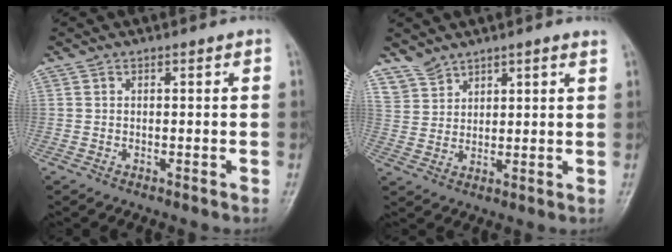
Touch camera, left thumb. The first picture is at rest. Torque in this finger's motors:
{"motor_torque": [0.19, -0.36, -0.43, -0.22, -0.02]}